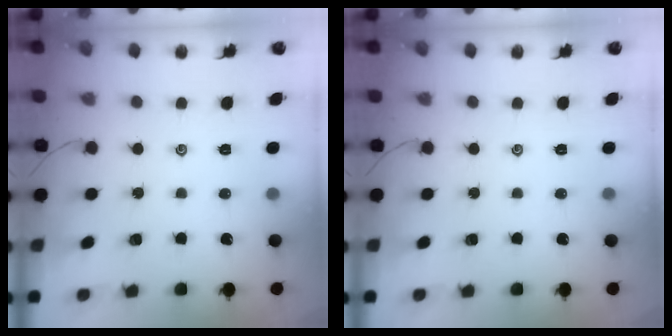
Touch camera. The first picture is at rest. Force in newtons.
{"total": 0.0}